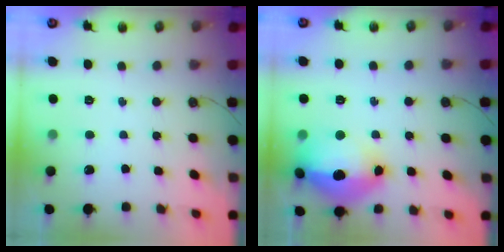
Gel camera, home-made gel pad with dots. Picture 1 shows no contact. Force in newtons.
{"total": 18.6, "press": 18.5, "slide": 2.0}